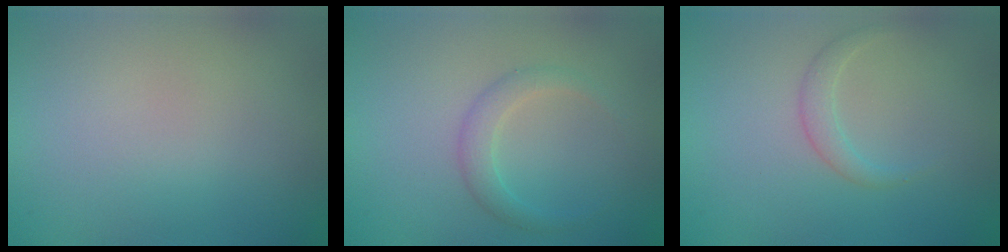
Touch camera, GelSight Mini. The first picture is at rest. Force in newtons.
{"total": 1.8, "press": 1.8, "slide": 0.1}
{"total": 1.4, "press": 1.4, "slide": 0.0}